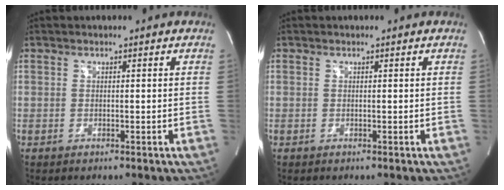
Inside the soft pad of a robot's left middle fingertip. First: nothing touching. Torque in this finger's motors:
{"motor_torque": [-0.04, -0.02, 0.07, 0.01]}